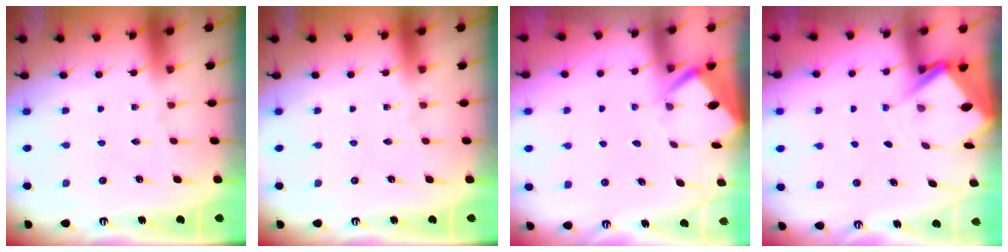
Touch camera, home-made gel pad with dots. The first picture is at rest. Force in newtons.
{"total": 0.0}
{"total": 3.7, "press": 3.7, "slide": 0.3}
{"total": 4.2, "press": 4.2, "slide": 0.4}